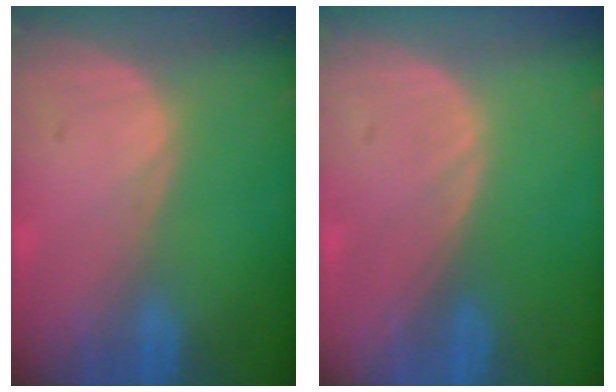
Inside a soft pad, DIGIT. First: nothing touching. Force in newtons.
{"total": 0.0}